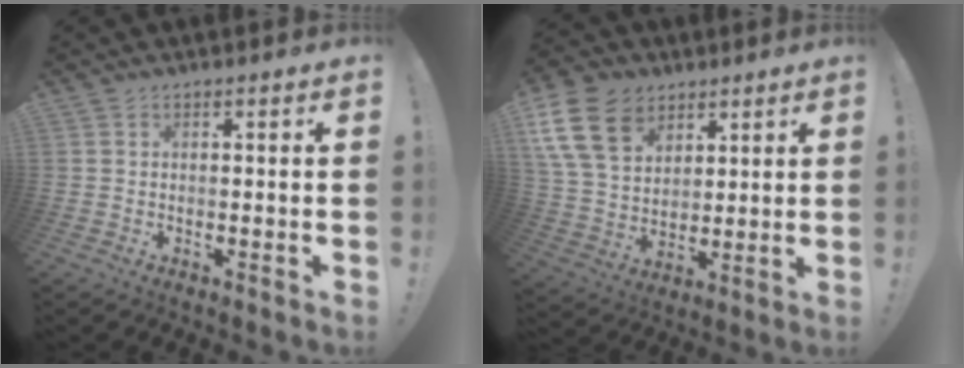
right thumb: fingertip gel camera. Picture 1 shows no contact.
{"total": 17.5, "force": [8.1, 12.5, 9.2], "torque": [-0.167, -0.035, 0.155]}